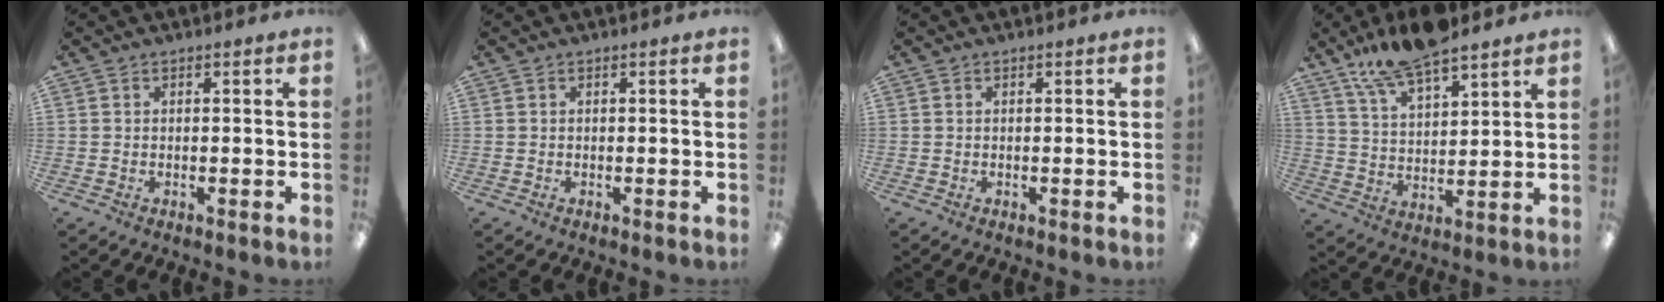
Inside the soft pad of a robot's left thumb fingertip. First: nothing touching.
{"total": 0.0}
{"total": 0.0}
{"total": 12.6, "force": [10.2, 3.8, 6.3], "torque": [-0.125, -0.049, 0.184]}